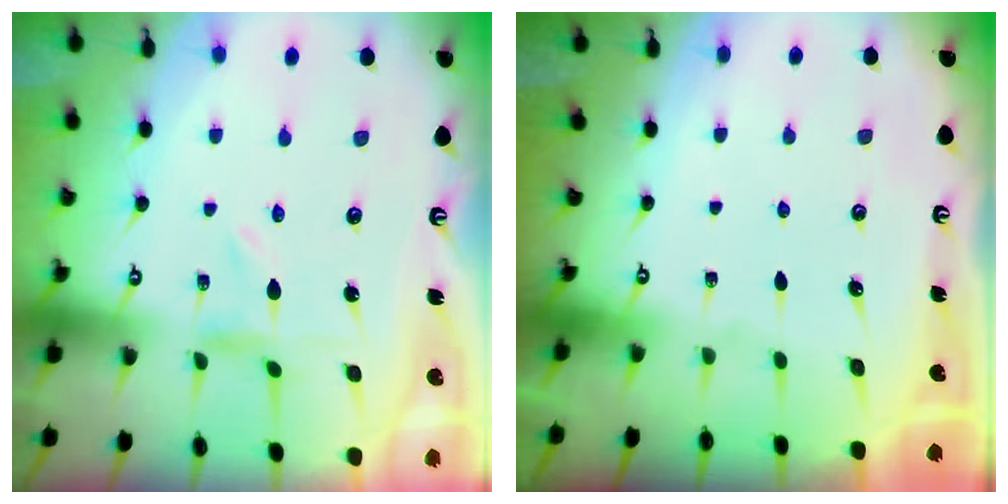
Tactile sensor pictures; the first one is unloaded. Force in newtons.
{"total": 0.0}